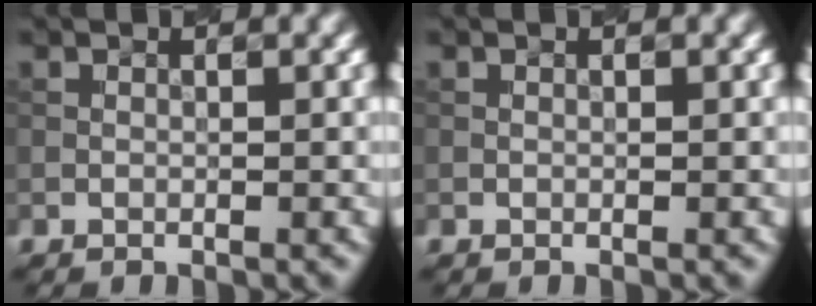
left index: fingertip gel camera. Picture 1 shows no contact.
{"total": 0.0}